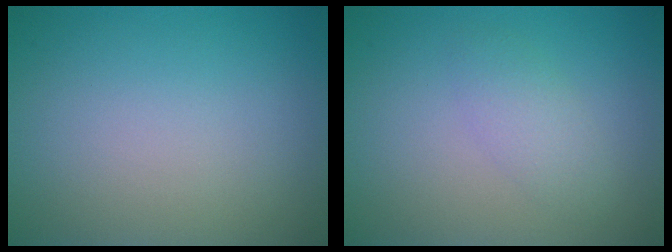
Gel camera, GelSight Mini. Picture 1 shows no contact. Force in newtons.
{"total": 2.0, "press": 2.0, "slide": 0.2}